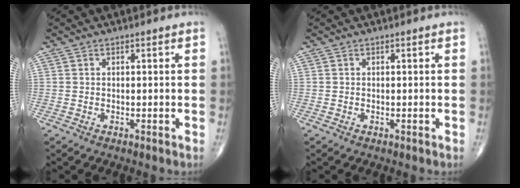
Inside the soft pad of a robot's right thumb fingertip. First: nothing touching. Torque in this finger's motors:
{"motor_torque": [0.97, -0.74, 0.13, 0.10, 0.01]}